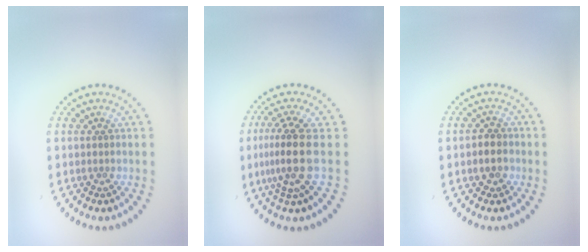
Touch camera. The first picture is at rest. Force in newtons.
{"total": 3.9, "press": 3.0, "slide": 2.5}
{"total": 2.4, "press": 2.3, "slide": 0.9}